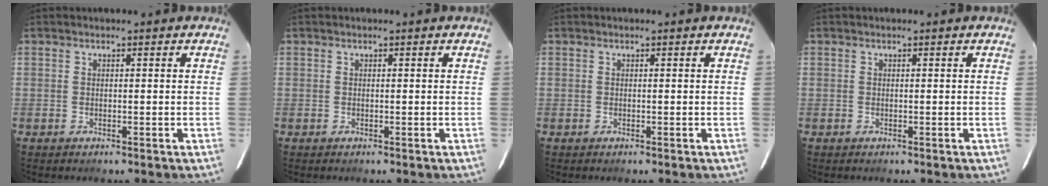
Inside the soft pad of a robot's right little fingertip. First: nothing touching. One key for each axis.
{"total": 0.0}
{"total": 0.0}
{"total": 0.0}